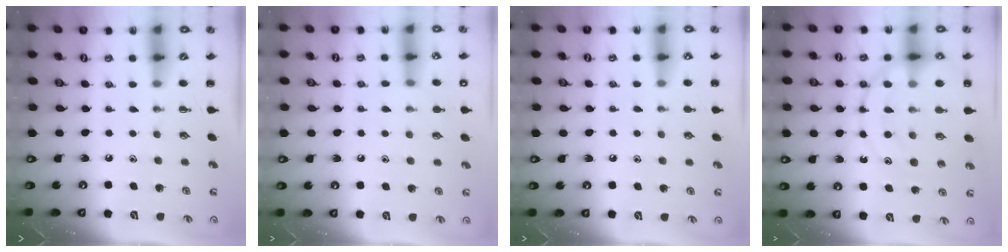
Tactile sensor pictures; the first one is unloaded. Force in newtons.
{"total": 7.2, "press": 6.7, "slide": 2.4}
{"total": 4.8, "press": 4.6, "slide": 1.3}
{"total": 17.1, "press": 17.0, "slide": 2.3}